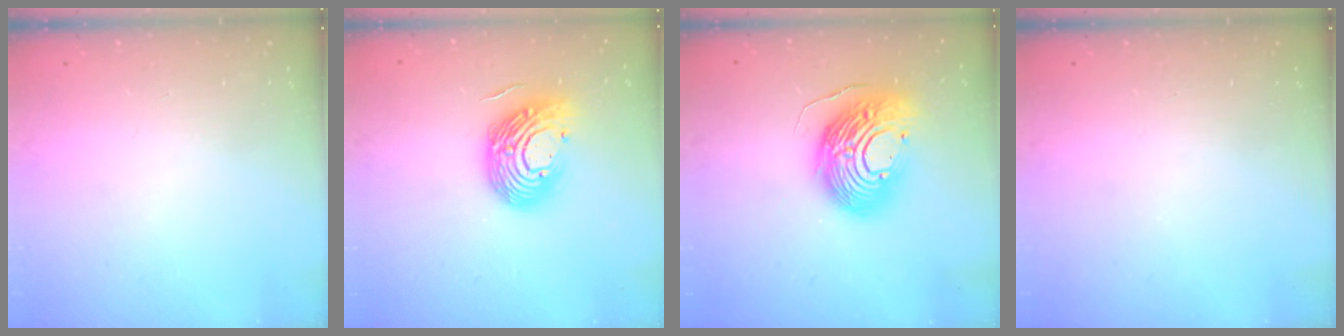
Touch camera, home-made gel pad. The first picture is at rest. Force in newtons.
{"total": 15.4, "press": 15.3, "slide": 1.4}
{"total": 18.8, "press": 18.6, "slide": 2.8}
{"total": 0.0}